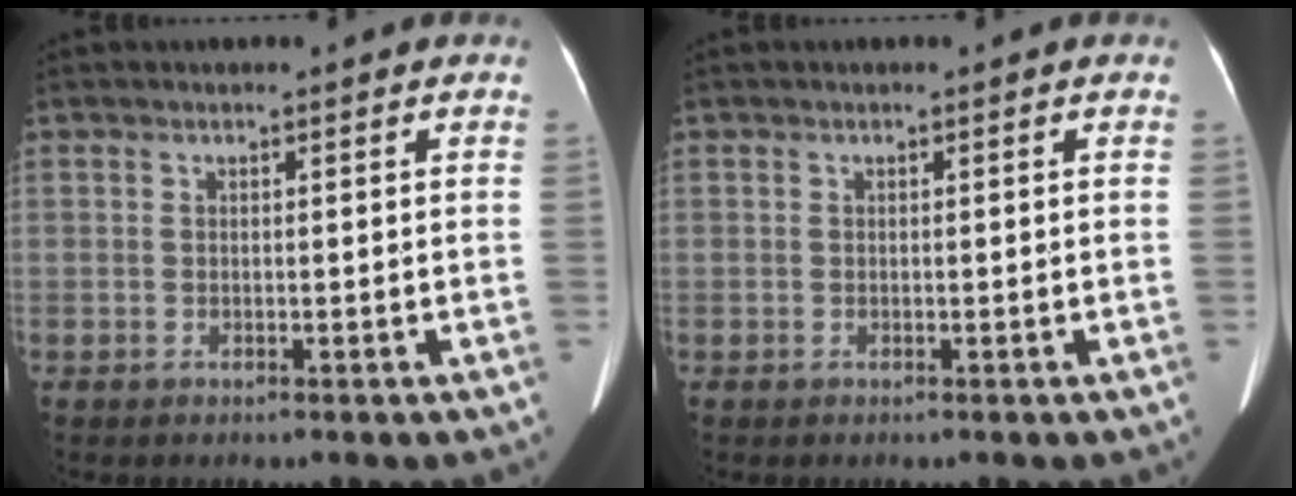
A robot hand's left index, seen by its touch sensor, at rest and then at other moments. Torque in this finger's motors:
{"motor_torque": [0.00, 0.00, 0.00, 0.00]}